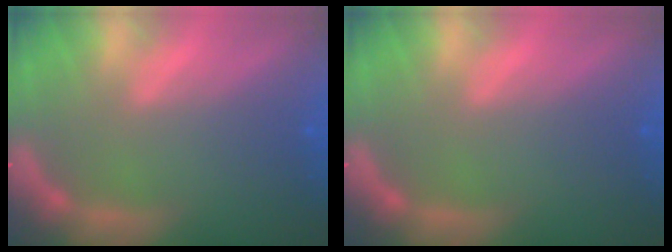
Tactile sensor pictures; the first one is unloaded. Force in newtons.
{"total": 0.0}